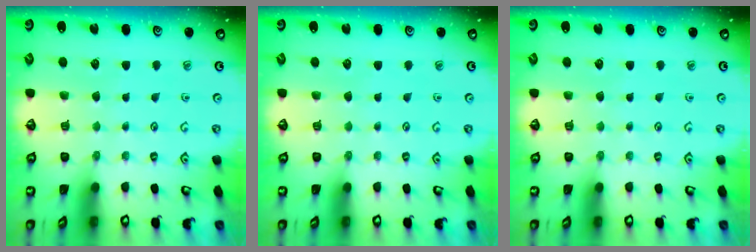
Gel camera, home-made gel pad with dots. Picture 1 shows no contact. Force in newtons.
{"total": 0.0}
{"total": 0.0}